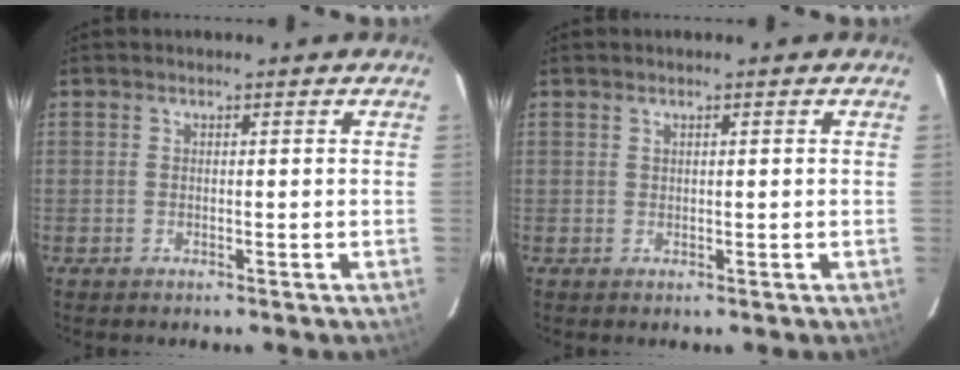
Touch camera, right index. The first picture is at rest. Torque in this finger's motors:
{"motor_torque": [0.04, 0.04, -0.06, 0.00]}